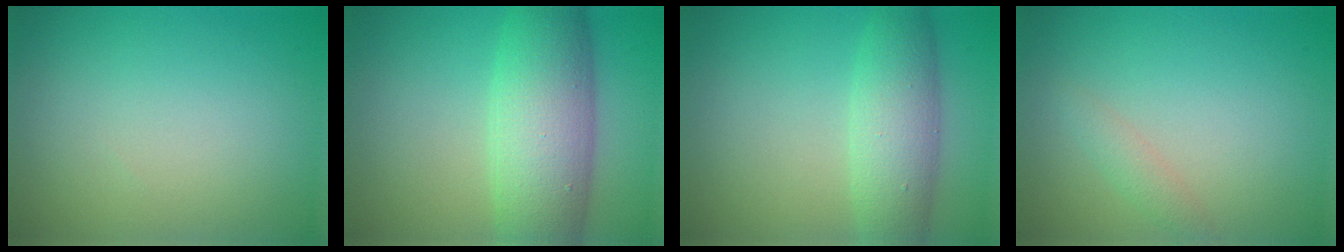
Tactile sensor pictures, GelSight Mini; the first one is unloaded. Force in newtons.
{"total": 8.4, "press": 8.4, "slide": 0.2}
{"total": 5.0, "press": 5.0, "slide": 0.1}
{"total": 1.2, "press": 1.2, "slide": 0.0}